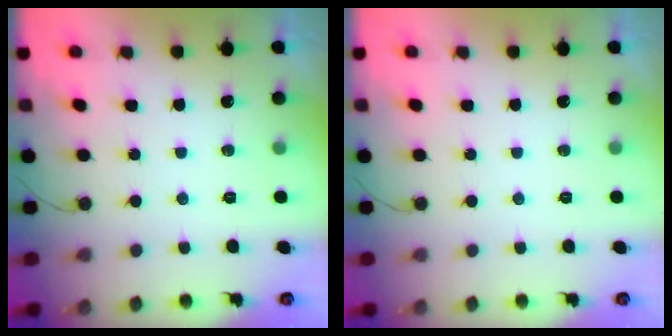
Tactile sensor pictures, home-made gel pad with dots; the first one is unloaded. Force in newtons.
{"total": 0.0}